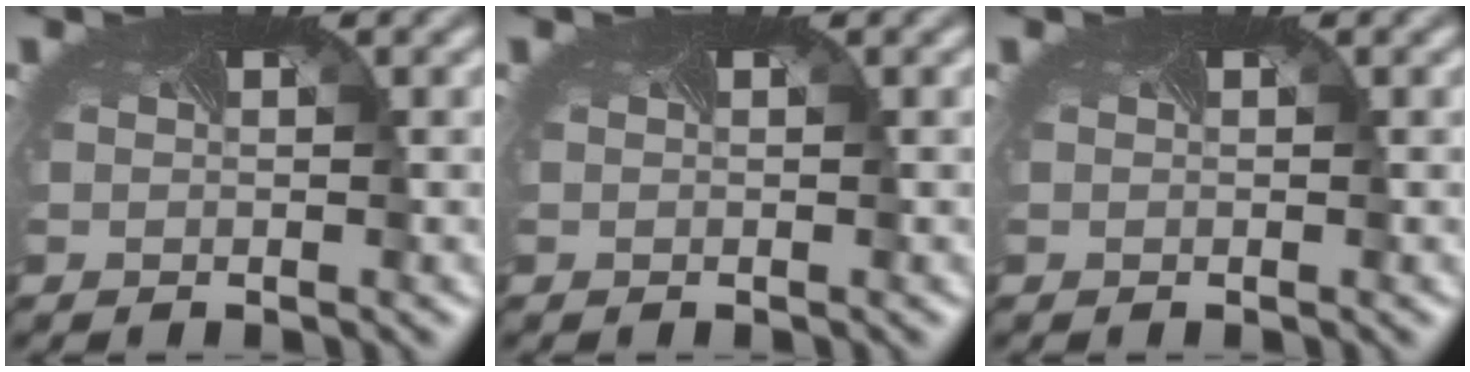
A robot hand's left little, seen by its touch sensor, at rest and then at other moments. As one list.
[{"total": 0.0}, {"total": 0.0}]